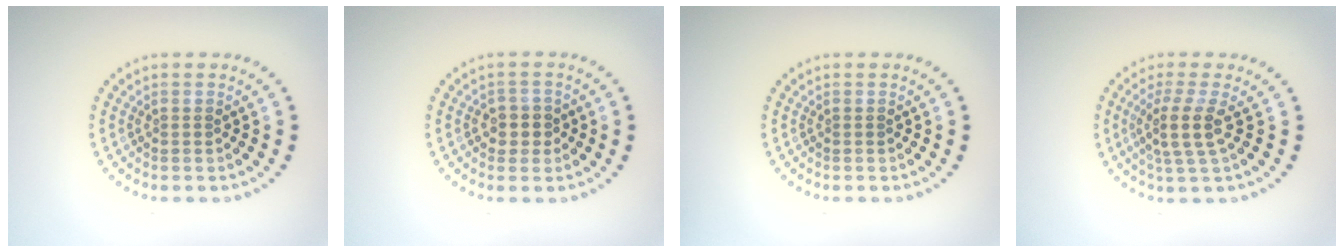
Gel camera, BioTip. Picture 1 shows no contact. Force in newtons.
{"total": 2.0, "press": 1.8, "slide": 0.9}
{"total": 0.0}
{"total": 3.0, "press": 2.2, "slide": 2.0}